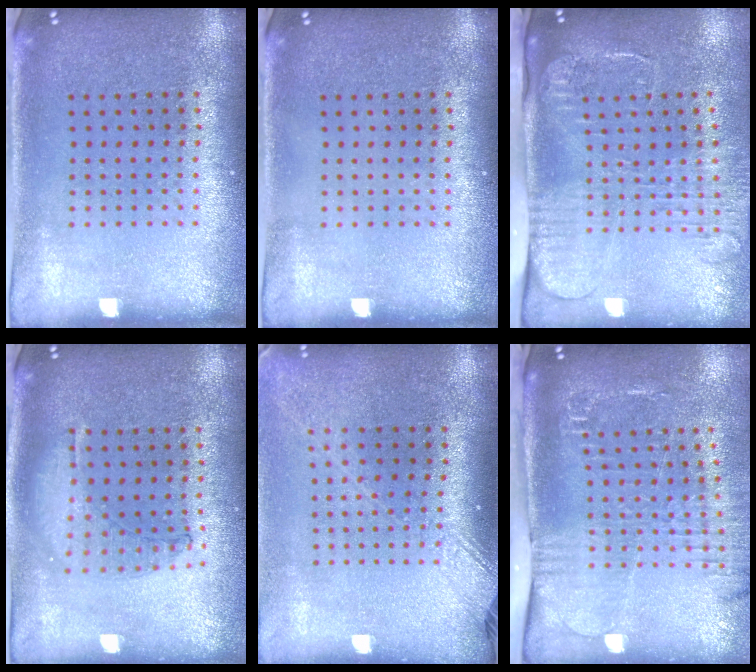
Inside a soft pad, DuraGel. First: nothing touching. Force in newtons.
{"total": 0.0}
{"total": 2.6, "press": 2.1, "slide": 1.7}
{"total": 0.9, "press": 0.9, "slide": 0.3}
{"total": 1.8, "press": 1.4, "slide": 1.2}
{"total": 2.5, "press": 2.1, "slide": 1.3}